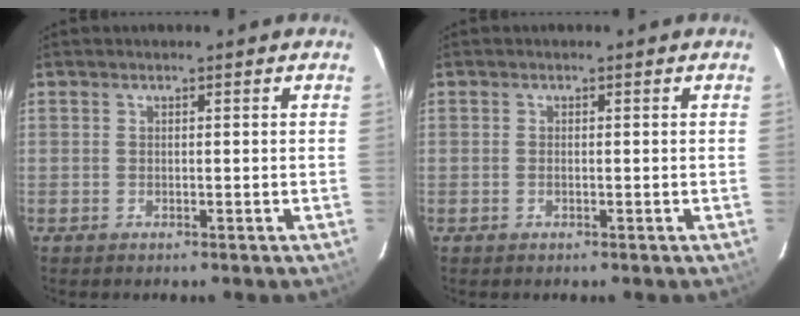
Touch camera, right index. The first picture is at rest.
{"total": 0.6, "force": [-0.2, 0.3, 0.5], "torque": [-0.011, 0.000, -0.005]}